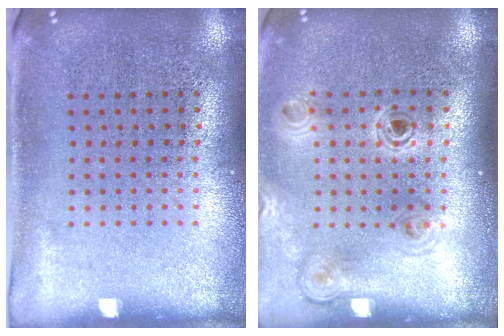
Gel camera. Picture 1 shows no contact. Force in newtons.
{"total": 1.1, "press": 1.1, "slide": 0.2}